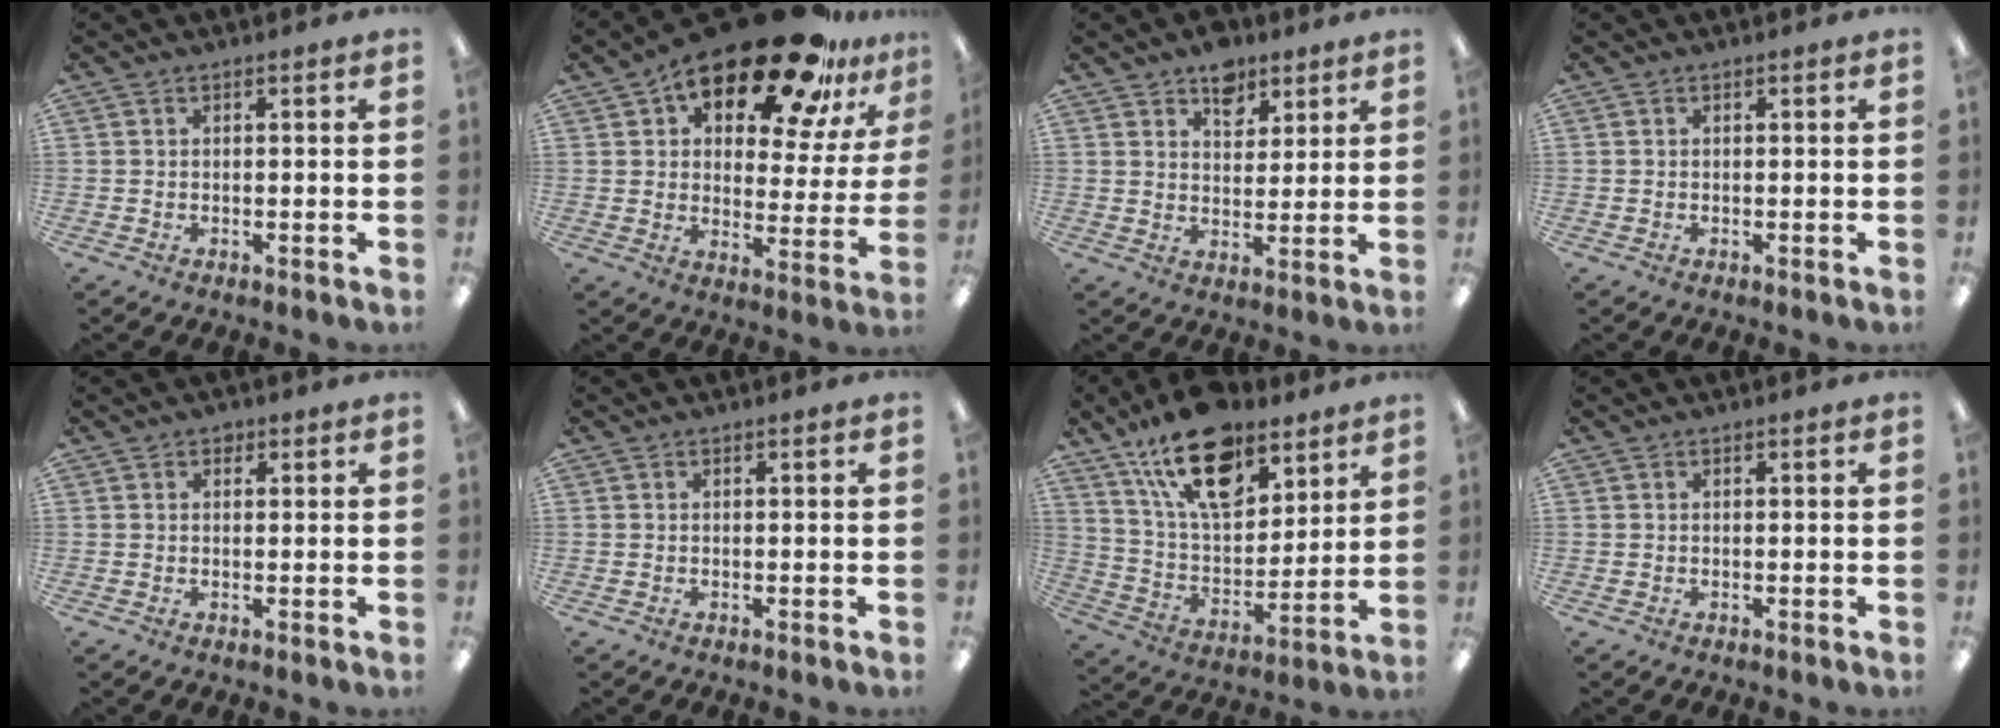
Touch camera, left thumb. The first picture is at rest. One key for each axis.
{"total": 22.4, "fx": 16.2, "fy": 8.4, "fz": 13.1, "tx": -0.212, "ty": -0.104, "tz": 0.272}
{"total": 7.8, "fx": 5.4, "fy": 4.9, "fz": 2.8, "tx": -0.025, "ty": -0.025, "tz": 0.094}
{"total": 0.0}
{"total": 1.2, "fx": 0.7, "fy": 0.9, "fz": 0.5, "tx": 0.006, "ty": -0.004, "tz": 0.009}
{"total": 0.0}
{"total": 19.9, "fx": 13.0, "fy": 10.0, "fz": 11.4, "tx": -0.196, "ty": -0.059, "tz": 0.229}
{"total": 0.0}